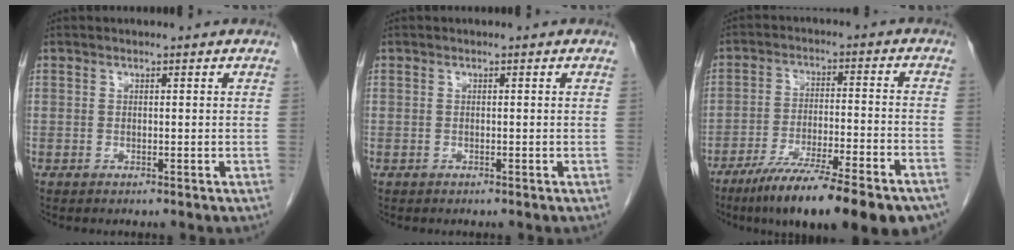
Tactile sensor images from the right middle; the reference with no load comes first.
{"total": 0.0}
{"total": 21.1, "force": [-16.1, 2.5, 13.4], "torque": [-0.148, -0.015, -0.243]}